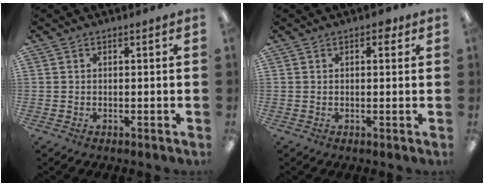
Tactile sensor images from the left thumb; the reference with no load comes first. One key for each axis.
{"total": 2.4, "fx": 1.1, "fy": 1.2, "fz": 1.7, "tx": -0.012, "ty": -0.006, "tz": 0.013}